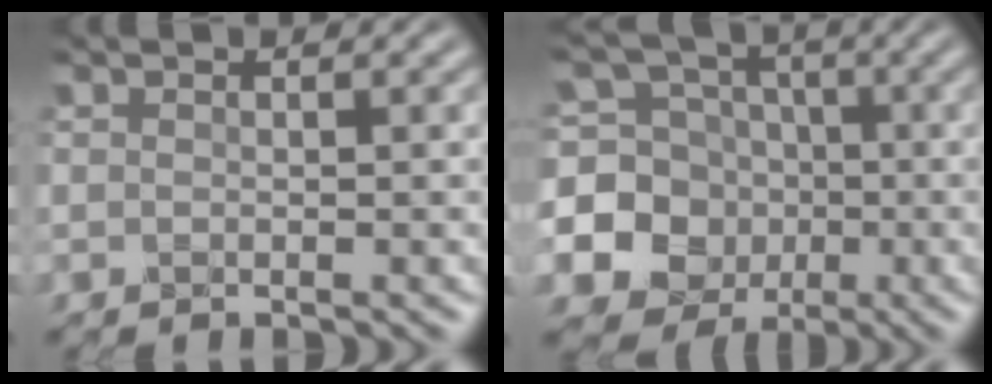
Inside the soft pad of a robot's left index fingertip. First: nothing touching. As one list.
[{"total": 14.1, "force": [-1.8, 13.4, 4.0], "torque": [-0.126, 0.018, -0.051]}]